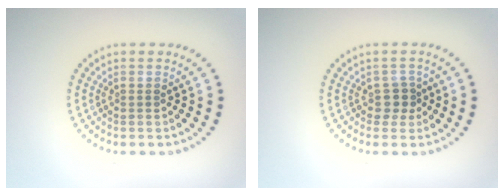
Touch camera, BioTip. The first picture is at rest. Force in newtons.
{"total": 1.7, "press": 1.3, "slide": 1.0}